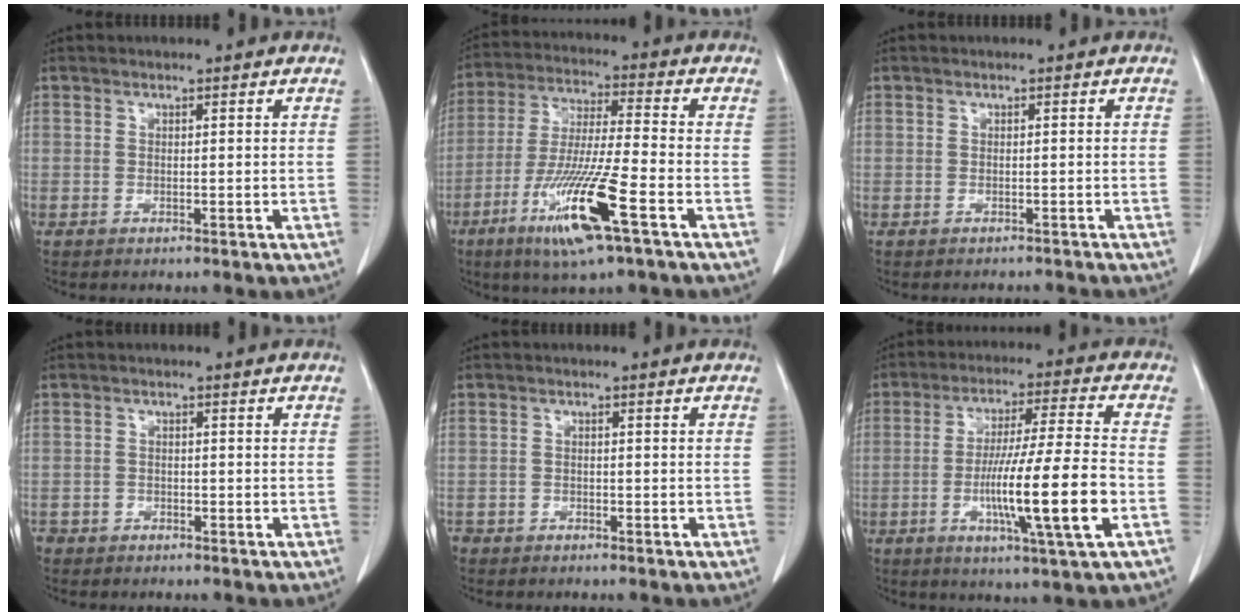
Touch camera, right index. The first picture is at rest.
{"total": 14.4, "force": [-6.7, 0.3, 12.7], "torque": [-0.257, -0.029, -0.123]}
{"total": 2.7, "force": [-2.4, 1.3, 0.1], "torque": [0.000, 0.003, -0.034]}
{"total": 2.8, "force": [-2.1, 1.8, 0.2], "torque": [-0.007, 0.004, -0.040]}
{"total": 2.7, "force": [-2.1, 1.7, 0.3], "torque": [-0.008, 0.003, -0.039]}
{"total": 14.3, "force": [-3.9, -0.6, 13.8], "torque": [-0.247, -0.011, -0.070]}